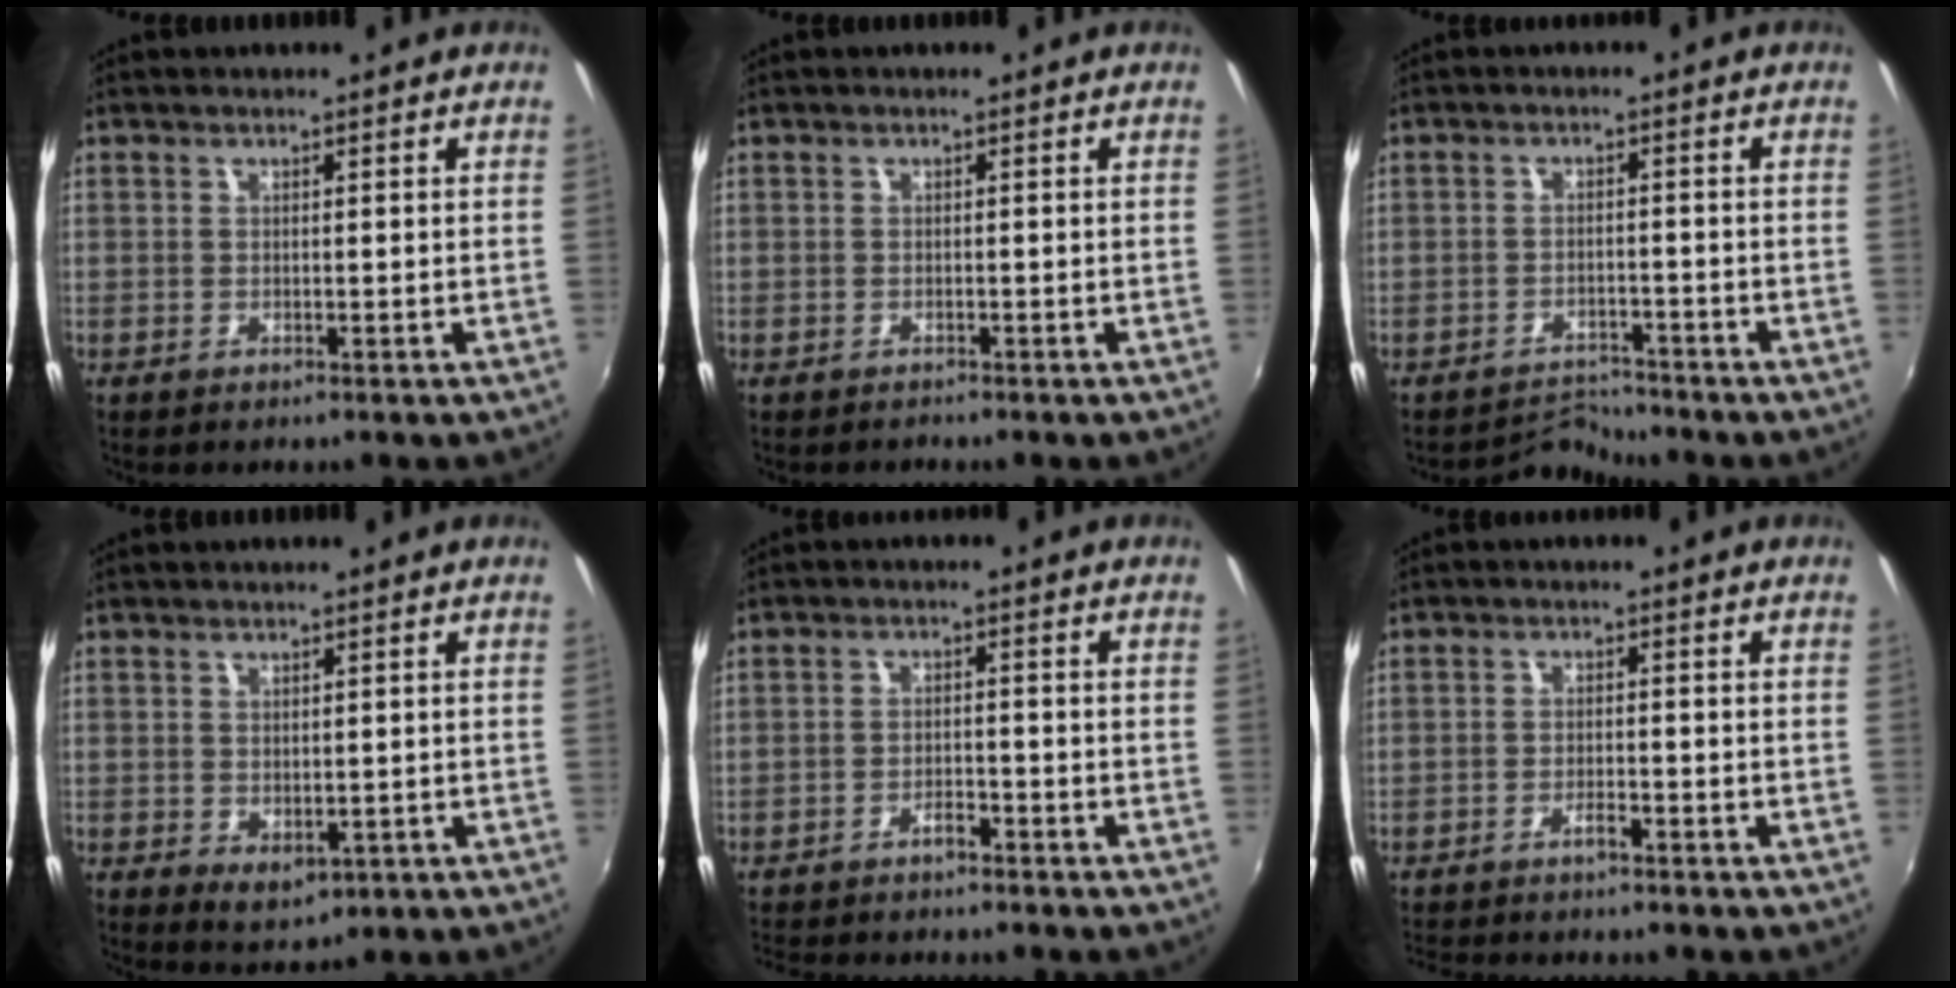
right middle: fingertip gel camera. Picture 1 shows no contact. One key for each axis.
{"total": 0.0}
{"total": 3.2, "fx": -2.8, "fy": -0.2, "fz": -1.4, "tx": 0.015, "ty": 0.014, "tz": -0.051}
{"total": 3.2, "fx": 0.1, "fy": 2.2, "fz": 2.3, "tx": -0.035, "ty": -0.009, "tz": 0.006}
{"total": 6.4, "fx": -5.8, "fy": 1.4, "fz": 2.3, "tx": -0.062, "ty": -0.002, "tz": -0.089}
{"total": 5.3, "fx": -4.8, "fy": 0.6, "fz": 2.2, "tx": -0.055, "ty": -0.006, "tz": -0.080}